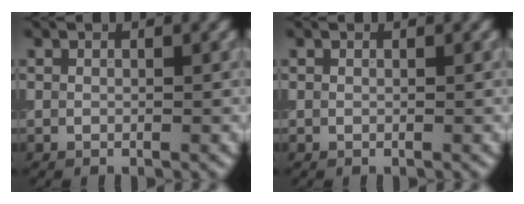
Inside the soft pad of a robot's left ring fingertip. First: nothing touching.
{"total": 0.0}